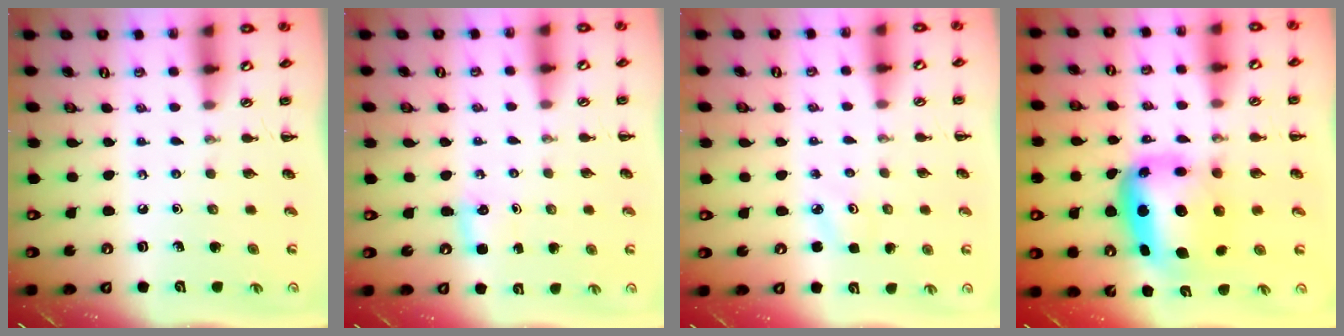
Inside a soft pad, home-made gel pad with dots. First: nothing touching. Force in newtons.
{"total": 2.4, "press": 2.3, "slide": 0.7}
{"total": 2.5, "press": 2.4, "slide": 0.7}
{"total": 9.1, "press": 8.8, "slide": 2.4}